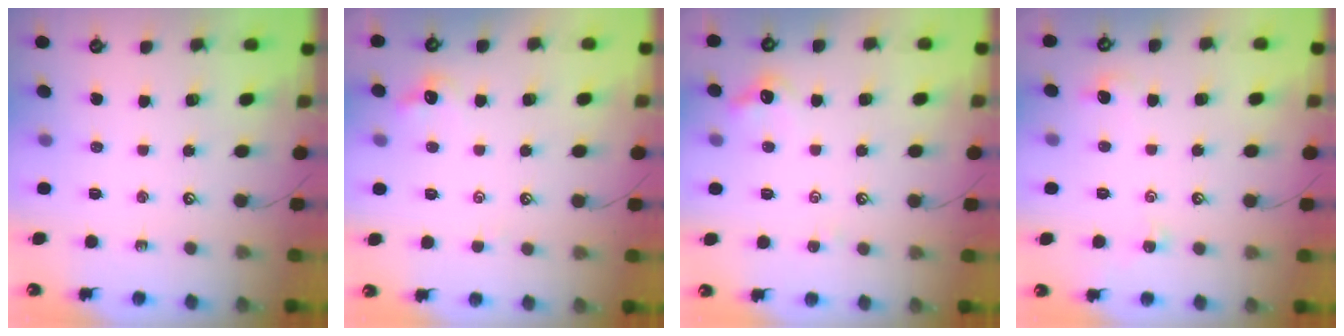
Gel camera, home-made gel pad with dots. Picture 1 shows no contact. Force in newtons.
{"total": 2.7, "press": 2.6, "slide": 0.7}
{"total": 5.1, "press": 5.1, "slide": 0.6}
{"total": 2.0, "press": 1.9, "slide": 0.5}